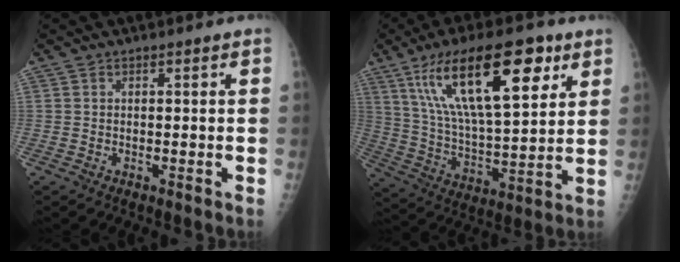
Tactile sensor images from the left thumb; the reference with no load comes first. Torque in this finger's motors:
{"motor_torque": [2.54, 2.34, 1.97, -0.81, 0.74]}